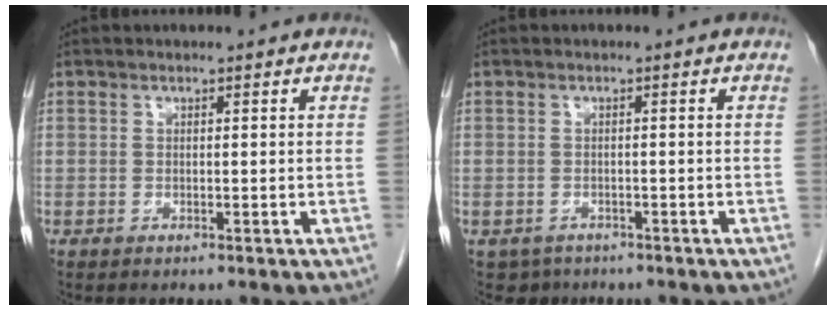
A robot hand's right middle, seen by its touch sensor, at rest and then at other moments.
{"total": 2.6, "force": [-1.8, 1.9, 0.0], "torque": [-0.005, 0.003, -0.027]}